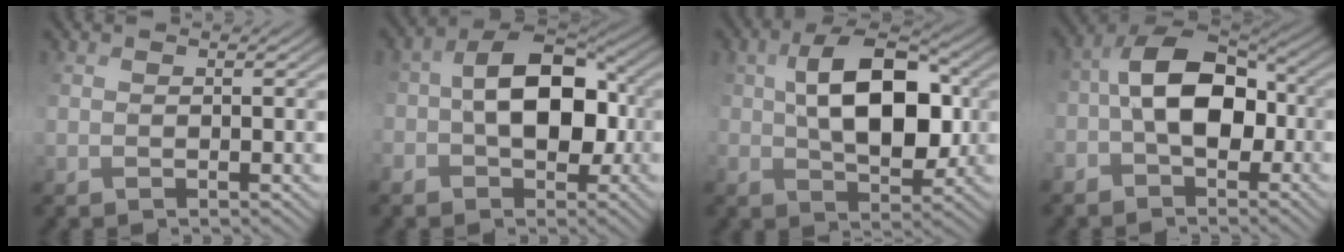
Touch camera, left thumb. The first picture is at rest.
{"total": 10.0, "force": [-0.5, 6.2, 7.8], "torque": [-0.144, 0.004, -0.009]}
{"total": 10.7, "force": [2.0, 6.1, 8.5], "torque": [-0.141, 0.013, 0.043]}
{"total": 9.2, "force": [-1.2, 4.9, 7.7], "torque": [-0.149, 0.016, -0.032]}